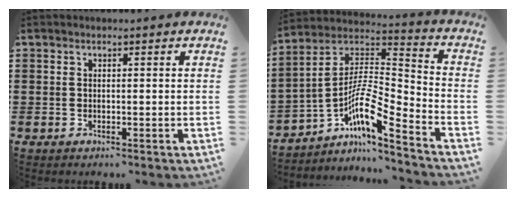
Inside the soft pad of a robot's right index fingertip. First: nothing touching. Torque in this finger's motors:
{"motor_torque": [-0.05, -0.20, 0.56, 0.05]}